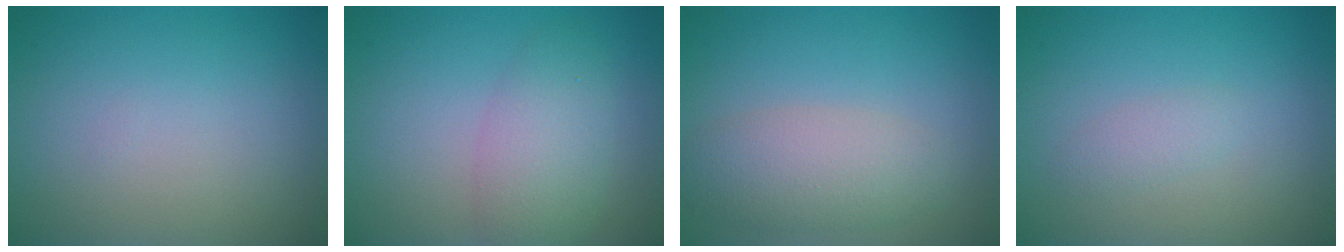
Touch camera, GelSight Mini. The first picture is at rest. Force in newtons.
{"total": 3.9, "press": 3.9, "slide": 0.2}
{"total": 4.0, "press": 4.0, "slide": 0.3}
{"total": 1.2, "press": 1.2, "slide": 0.1}